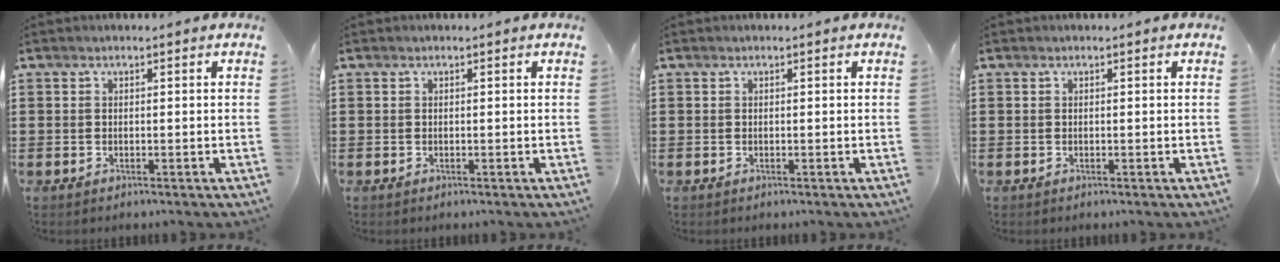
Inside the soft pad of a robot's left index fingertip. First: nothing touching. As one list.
[{"total": 0.0}, {"total": 0.0}, {"total": 0.0}]